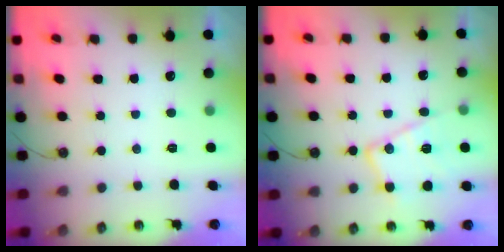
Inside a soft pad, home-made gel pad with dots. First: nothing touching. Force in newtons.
{"total": 15.4, "press": 15.3, "slide": 0.9}